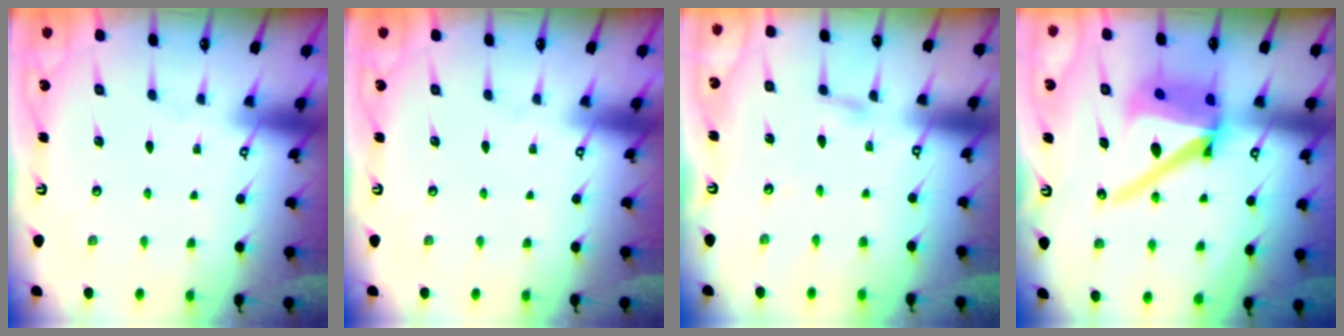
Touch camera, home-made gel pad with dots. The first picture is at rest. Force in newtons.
{"total": 0.0}
{"total": 2.4, "press": 2.4, "slide": 0.3}
{"total": 16.6, "press": 16.5, "slide": 1.9}